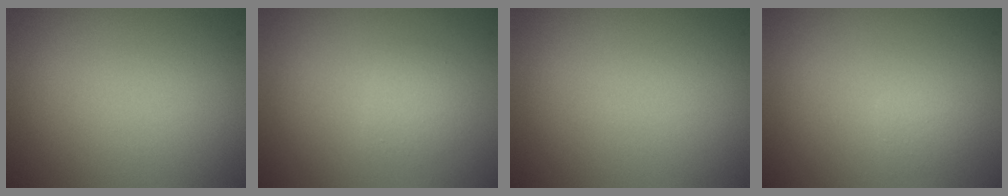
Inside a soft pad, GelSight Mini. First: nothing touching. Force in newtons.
{"total": 1.4, "press": 1.4, "slide": 0.0}
{"total": 0.0}
{"total": 1.0, "press": 1.0, "slide": 0.1}